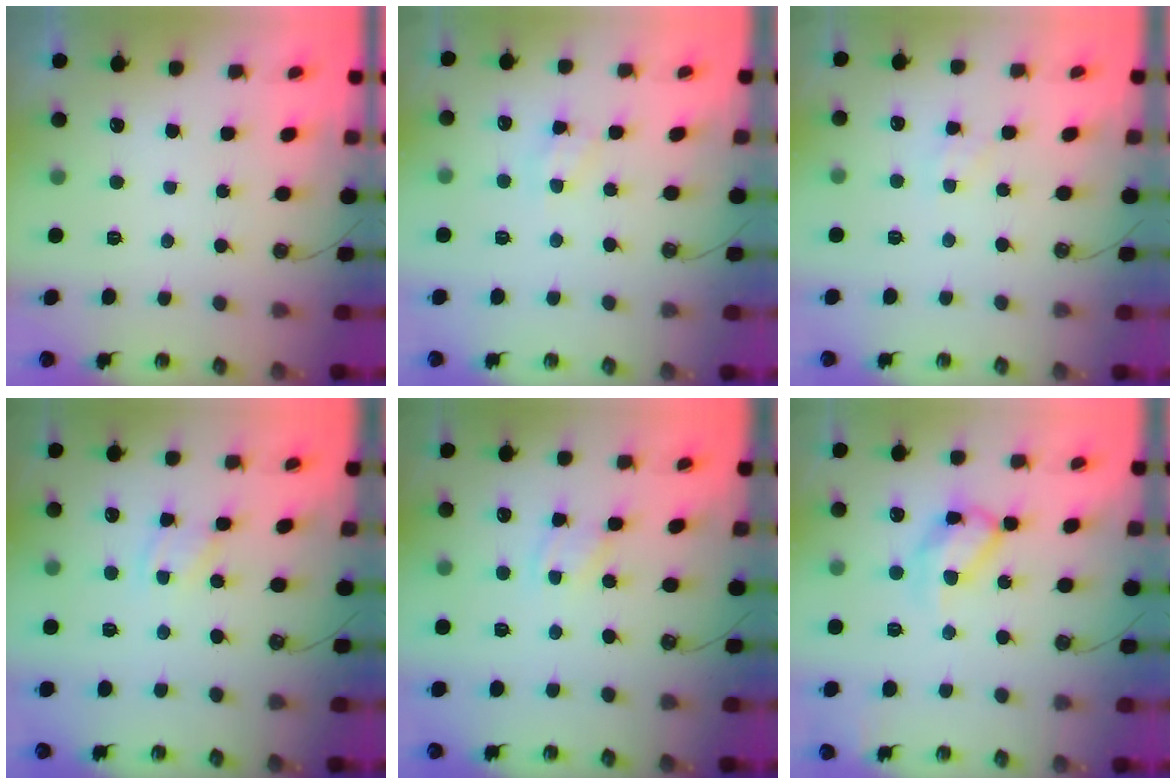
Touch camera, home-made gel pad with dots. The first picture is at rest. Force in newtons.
{"total": 4.8, "press": 4.7, "slide": 0.8}
{"total": 1.4, "press": 1.4, "slide": 0.2}
{"total": 2.3, "press": 2.3, "slide": 0.4}
{"total": 2.3, "press": 2.3, "slide": 0.4}
{"total": 13.2, "press": 13.1, "slide": 1.6}